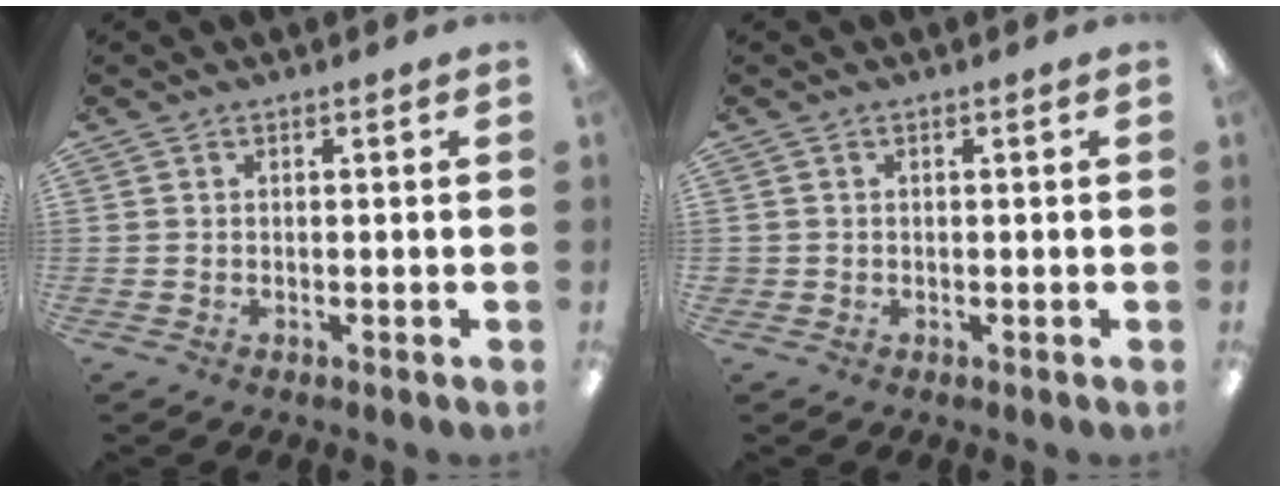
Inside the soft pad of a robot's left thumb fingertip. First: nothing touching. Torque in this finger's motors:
{"motor_torque": [-0.12, 0.11, 0.10, -0.10, 0.00]}